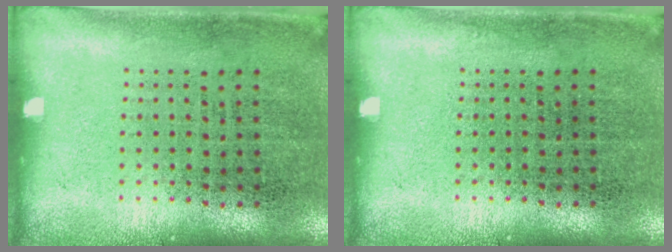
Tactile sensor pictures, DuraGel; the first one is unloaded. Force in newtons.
{"total": 0.0}